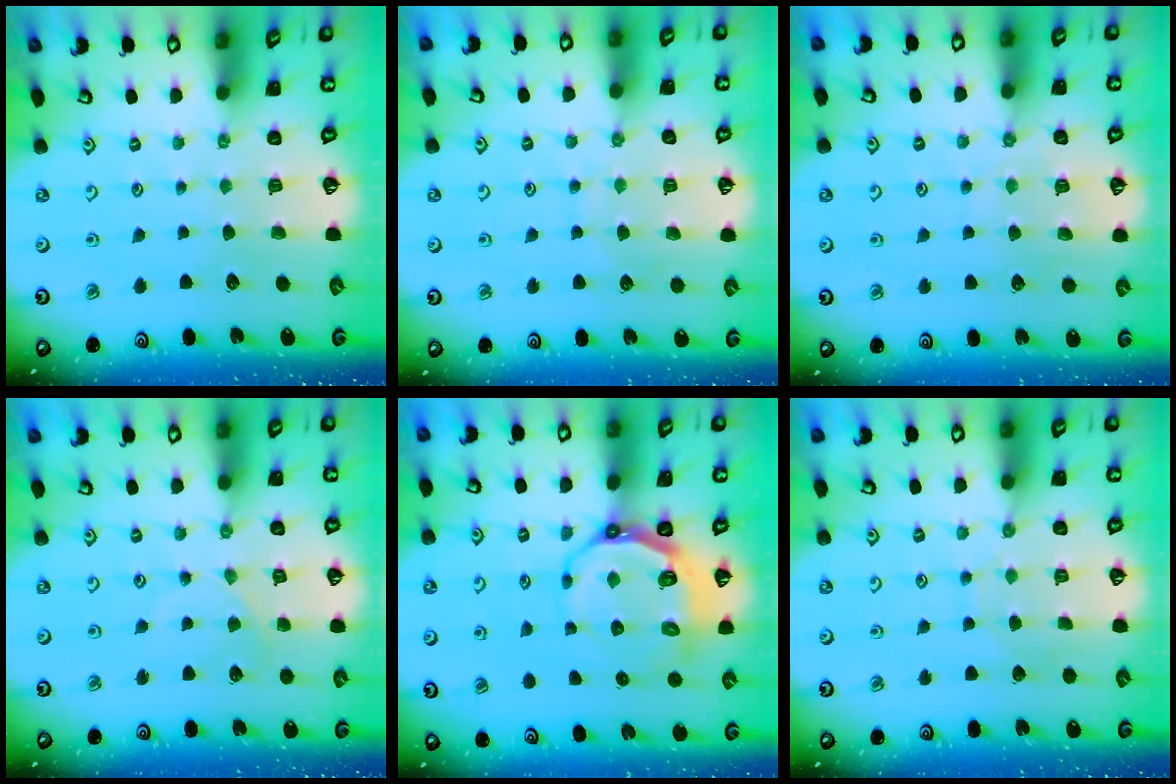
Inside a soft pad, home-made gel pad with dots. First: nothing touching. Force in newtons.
{"total": 6.8, "press": 6.8, "slide": 0.6}
{"total": 5.8, "press": 5.7, "slide": 0.8}
{"total": 3.0, "press": 3.0, "slide": 0.4}
{"total": 8.7, "press": 7.9, "slide": 3.8}
{"total": 6.0, "press": 6.0, "slide": 0.6}